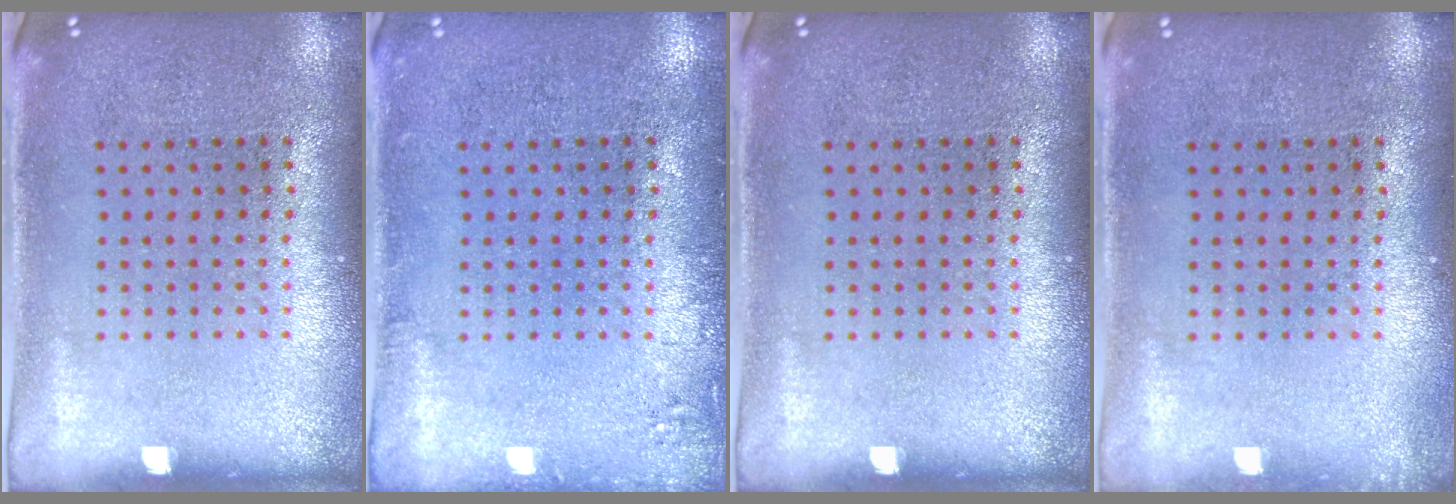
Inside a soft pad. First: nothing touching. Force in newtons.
{"total": 1.3, "press": 1.2, "slide": 0.3}
{"total": 0.0}
{"total": 0.7, "press": 0.7, "slide": 0.1}